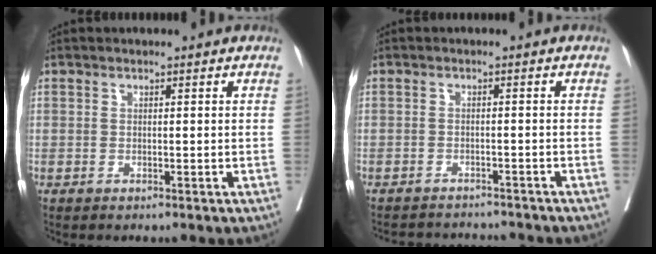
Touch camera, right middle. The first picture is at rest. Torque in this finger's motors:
{"motor_torque": [0.12, -0.26, 0.03, -0.01]}